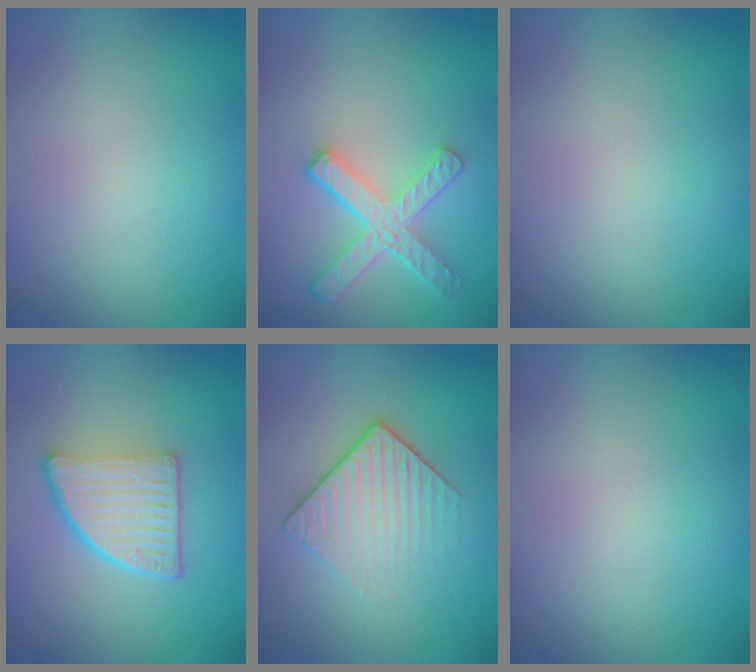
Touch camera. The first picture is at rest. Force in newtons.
{"total": 4.7, "press": 3.5, "slide": 3.1}
{"total": 0.0}
{"total": 5.4, "press": 3.9, "slide": 3.8}
{"total": 4.2, "press": 2.6, "slide": 3.3}
{"total": 0.0}